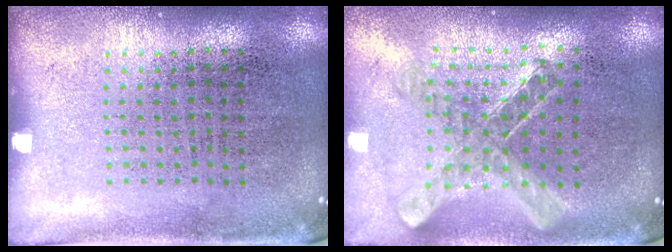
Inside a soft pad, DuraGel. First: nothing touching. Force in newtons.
{"total": 1.0, "press": 1.0, "slide": 0.1}